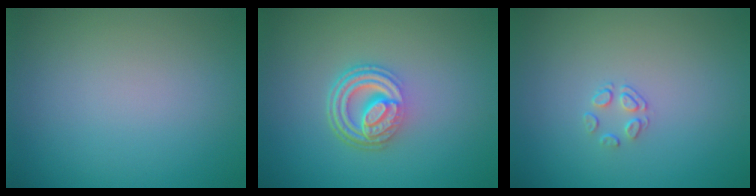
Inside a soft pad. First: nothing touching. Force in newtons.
{"total": 4.8, "press": 3.3, "slide": 3.5}
{"total": 1.4, "press": 0.6, "slide": 1.2}